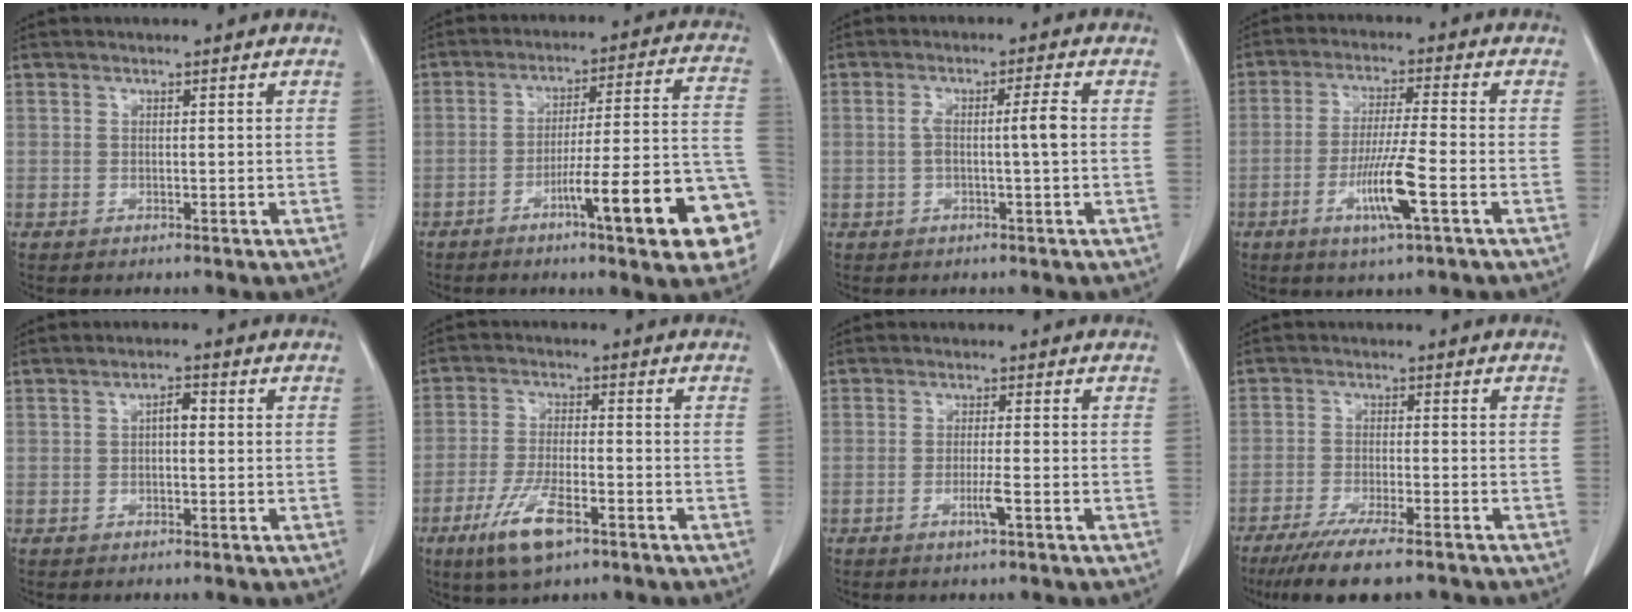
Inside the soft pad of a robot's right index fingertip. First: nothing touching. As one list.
[{"total": 17.6, "force": [-7.6, 1.1, 15.8], "torque": [-0.155, 0.015, -0.105]}, {"total": 4.0, "force": [-0.2, -0.2, 4.0], "torque": [-0.077, 0.011, 0.000]}, {"total": 8.6, "force": [-3.3, -0.2, 7.9], "torque": [-0.151, -0.014, -0.061]}, {"total": 2.1, "force": [0.1, 0.9, 1.9], "torque": [-0.028, 0.007, 0.000]}, {"total": 8.8, "force": [-4.9, 2.2, 7.0], "torque": [-0.141, -0.016, -0.086]}, {"total": 2.5, "force": [-1.1, -0.3, 2.2], "torque": [-0.044, -0.004, -0.022]}, {"total": 10.6, "force": [-8.3, 1.0, 6.6], "torque": [-0.101, -0.023, -0.128]}]